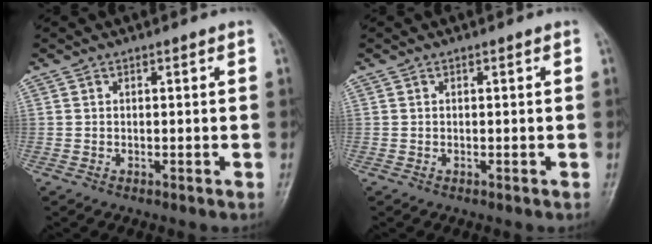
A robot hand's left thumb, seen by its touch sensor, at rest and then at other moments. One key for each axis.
{"total": 0.0}